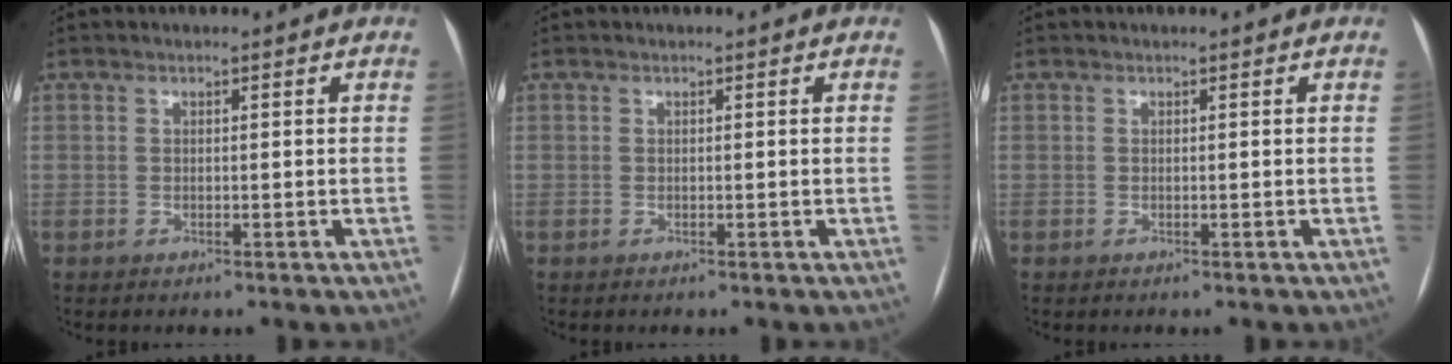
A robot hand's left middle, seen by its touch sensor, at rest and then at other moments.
{"total": 0.0}
{"total": 0.0}